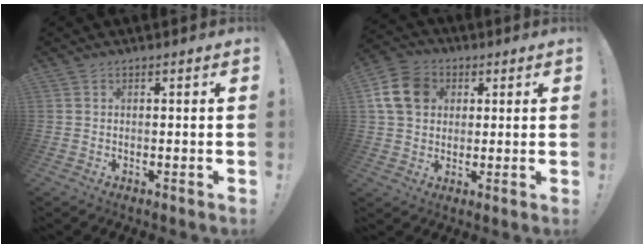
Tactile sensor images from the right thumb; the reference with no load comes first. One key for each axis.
{"total": 12.8, "fx": 3.6, "fy": 10.3, "fz": 6.6, "tx": -0.114, "ty": 0.001, "tz": 0.078}